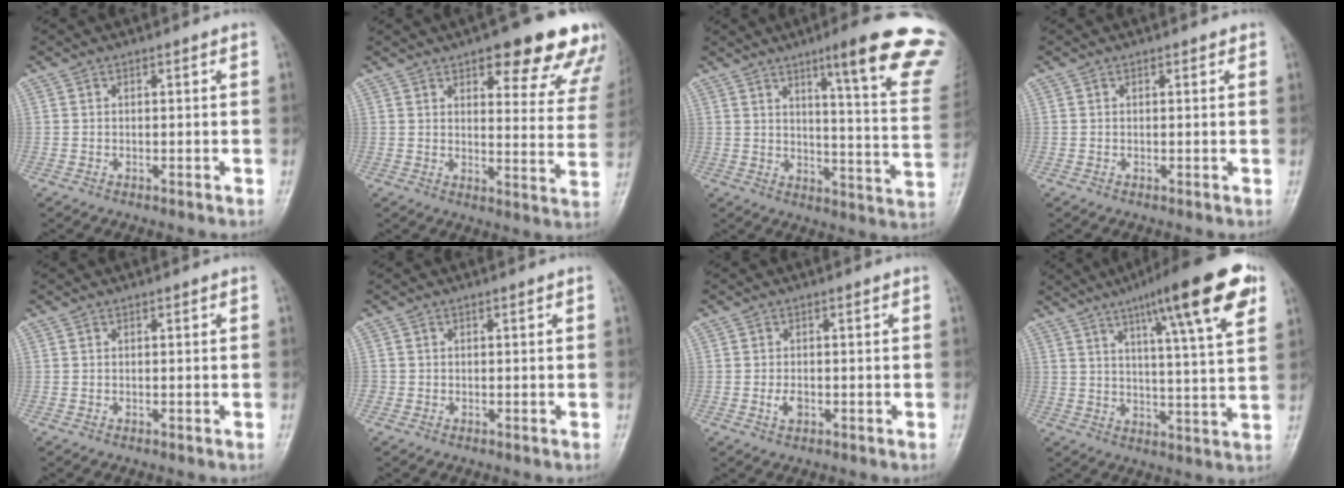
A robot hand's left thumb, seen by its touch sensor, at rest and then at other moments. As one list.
[{"total": 19.5, "force": [13.0, 6.4, 13.0], "torque": [-0.108, -0.050, 0.148]}, {"total": 21.8, "force": [14.0, 2.5, 16.5], "torque": [-0.191, -0.071, 0.175]}, {"total": 0.7, "force": [0.5, 0.3, 0.3], "torque": [-0.005, -0.002, 0.002]}, {"total": 0.0}, {"total": 0.6, "force": [-0.2, 0.6, 0.0], "torque": [0.002, 0.004, -0.007]}, {"total": 2.0, "force": [-0.5, 1.1, 1.5], "torque": [-0.027, 0.000, -0.009]}, {"total": 18.6, "force": [9.8, 3.0, 15.5], "torque": [-0.210, -0.023, 0.139]}]